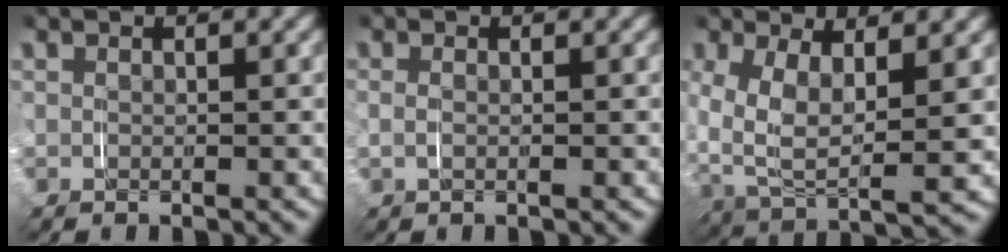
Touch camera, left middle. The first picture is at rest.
{"total": 1.1, "force": [0.1, -1.1, -0.2], "torque": [0.012, 0.001, 0.002]}
{"total": 3.1, "force": [1.2, 1.3, 2.5], "torque": [-0.057, -0.018, 0.023]}